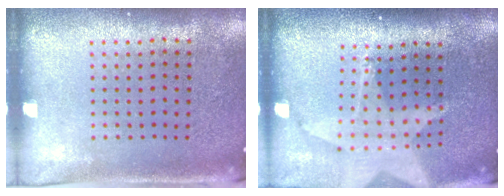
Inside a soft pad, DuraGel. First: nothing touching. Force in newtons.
{"total": 1.9, "press": 1.5, "slide": 1.2}